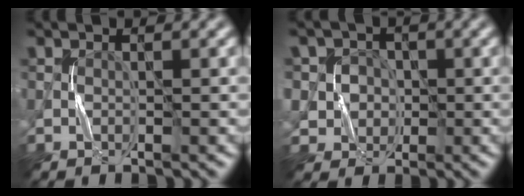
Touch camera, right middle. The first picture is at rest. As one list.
[{"total": 6.1, "force": [0.6, 6.0, 1.3], "torque": [-0.030, 0.030, -0.006]}]